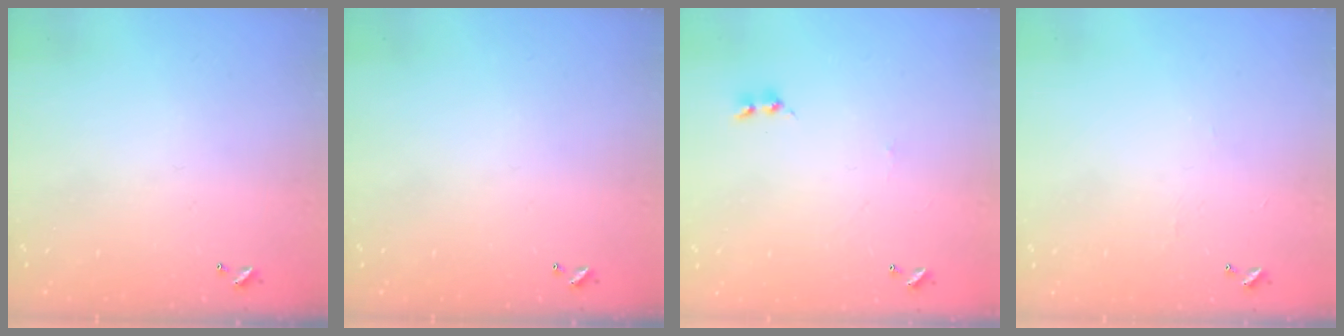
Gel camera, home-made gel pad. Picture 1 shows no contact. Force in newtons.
{"total": 0.0}
{"total": 0.0}
{"total": 2.2, "press": 2.2, "slide": 0.4}